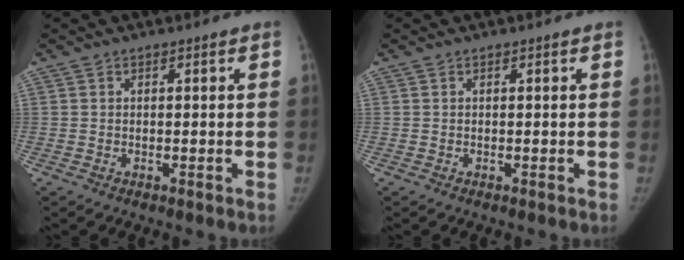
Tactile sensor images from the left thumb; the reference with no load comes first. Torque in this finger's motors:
{"motor_torque": [0.00, 0.00, 0.09, 0.02, 0.00]}